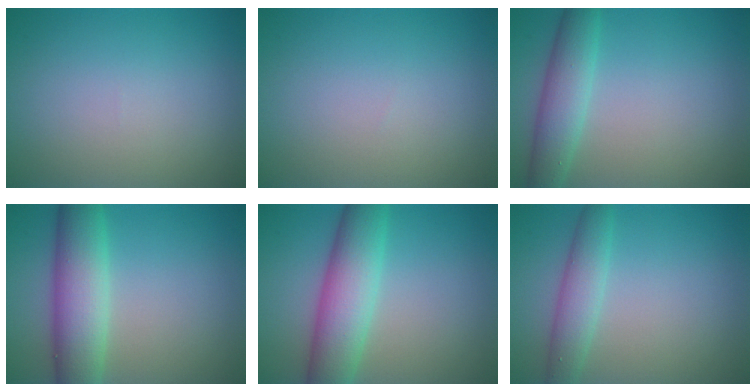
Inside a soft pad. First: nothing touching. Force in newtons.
{"total": 0.0}
{"total": 4.0, "press": 4.0, "slide": 0.1}
{"total": 6.8, "press": 6.8, "slide": 0.3}
{"total": 6.8, "press": 6.8, "slide": 0.1}
{"total": 3.1, "press": 3.1, "slide": 0.2}